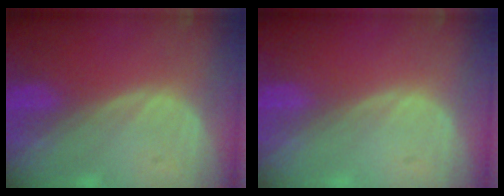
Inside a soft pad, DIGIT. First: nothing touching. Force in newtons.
{"total": 0.0}